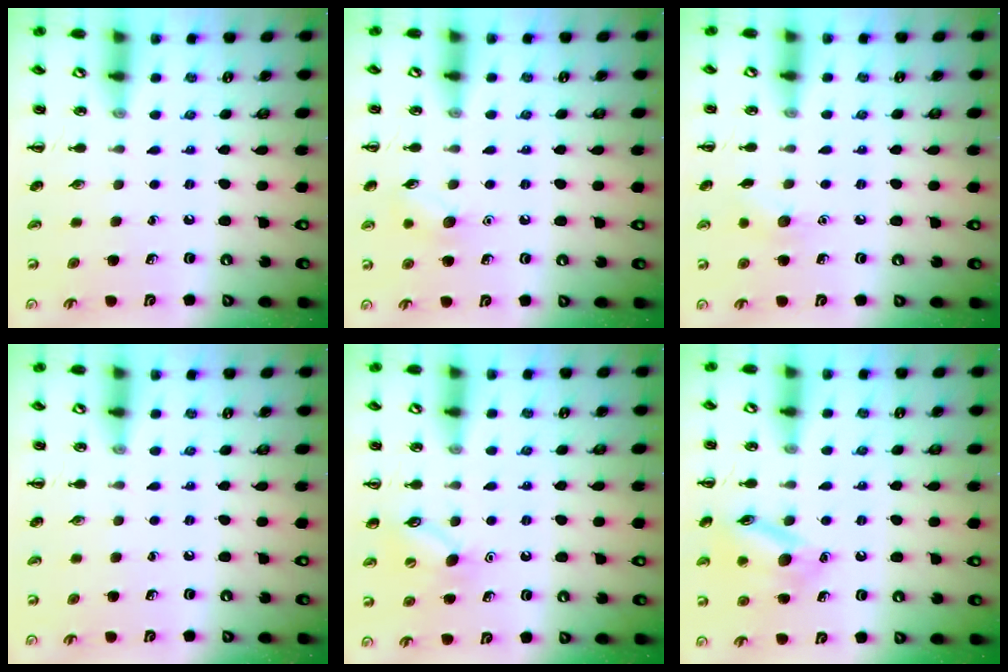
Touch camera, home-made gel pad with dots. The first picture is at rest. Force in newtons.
{"total": 7.1, "press": 6.9, "slide": 1.9}
{"total": 6.1, "press": 5.9, "slide": 1.5}
{"total": 0.0}
{"total": 7.2, "press": 7.0, "slide": 1.6}
{"total": 12.8, "press": 12.8, "slide": 0.8}